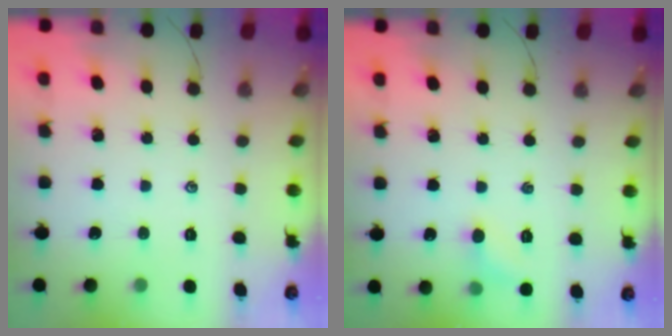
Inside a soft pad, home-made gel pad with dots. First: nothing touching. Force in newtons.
{"total": 5.5, "press": 5.2, "slide": 1.9}